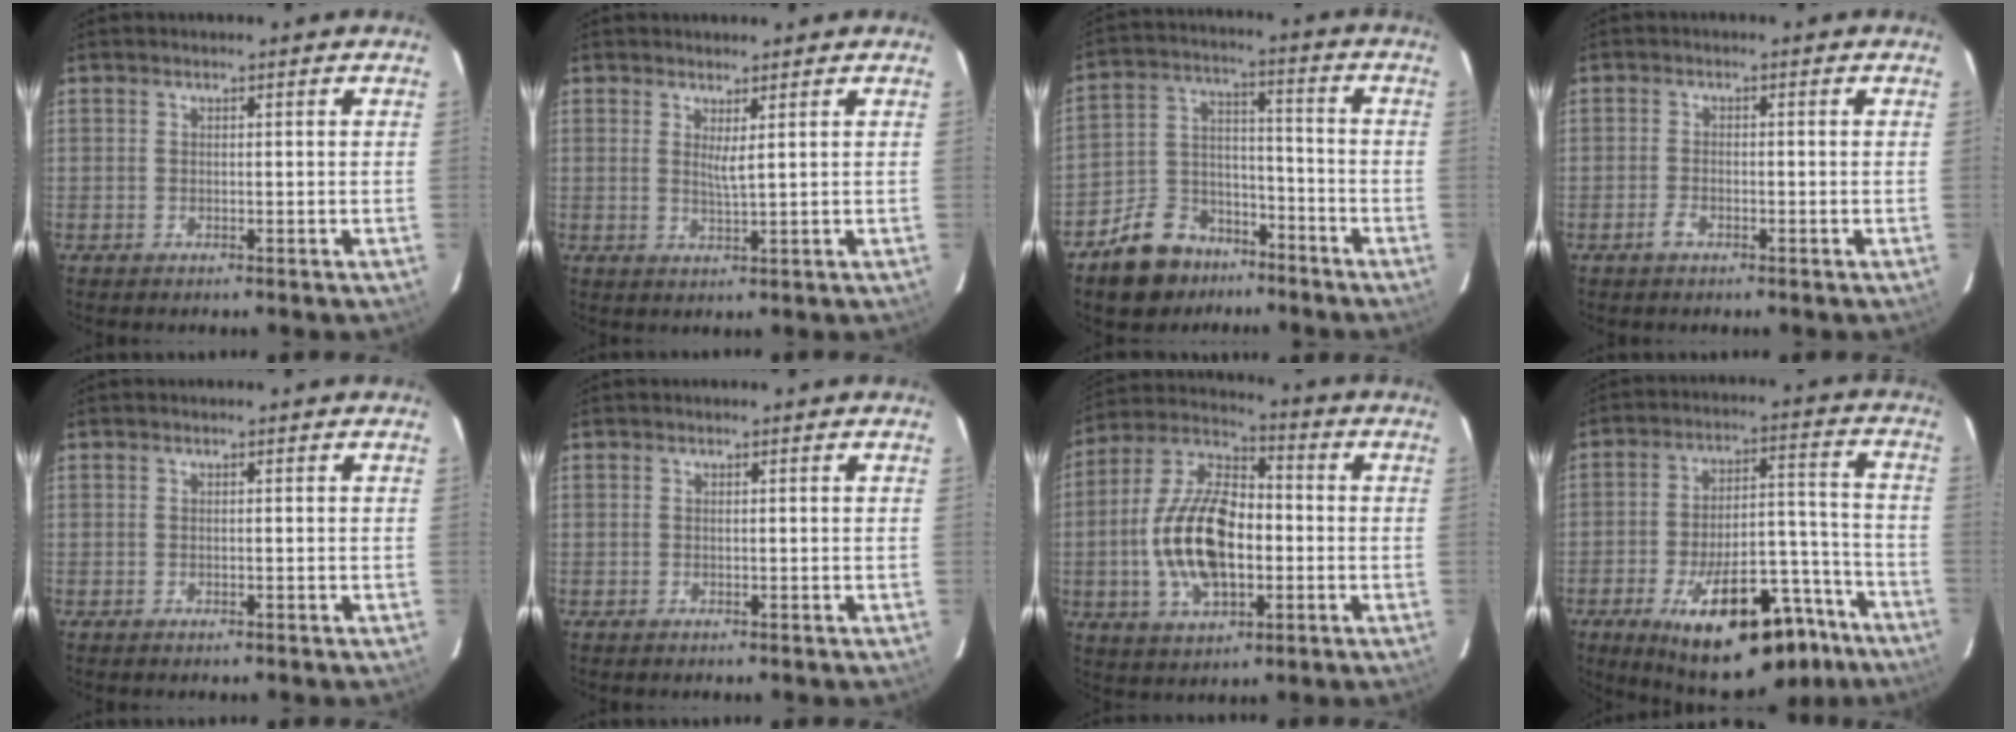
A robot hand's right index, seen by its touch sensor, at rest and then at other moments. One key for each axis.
{"total": 2.3, "fx": 1.1, "fy": -0.1, "fz": 2.0, "tx": -0.034, "ty": -0.005, "tz": 0.019}
{"total": 12.1, "fx": -8.6, "fy": 7.6, "fz": 3.9, "tx": -0.093, "ty": 0.044, "tz": -0.129}
{"total": 2.0, "fx": -1.3, "fy": 0.9, "fz": 1.3, "tx": -0.030, "ty": 0.000, "tz": -0.025}
{"total": 0.0}
{"total": 0.0}
{"total": 17.1, "fx": -2.6, "fy": 9.0, "fz": 14.4, "tx": -0.292, "ty": 0.010, "tz": -0.045}
{"total": 23.8, "fx": -15.5, "fy": 9.4, "fz": 15.4, "tx": -0.243, "ty": 0.016, "tz": -0.207}